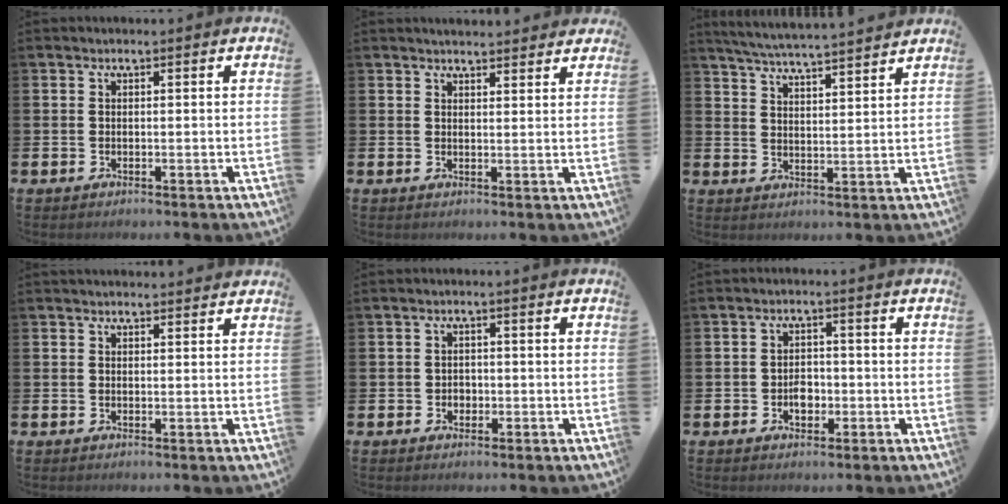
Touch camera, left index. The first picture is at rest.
{"total": 2.7, "force": [2.7, 0.4, -0.1], "torque": [0.006, -0.017, 0.048]}
{"total": 5.4, "force": [5.3, -0.3, 0.9], "torque": [-0.037, -0.036, 0.094]}
{"total": 1.4, "force": [1.3, 0.3, 0.2], "torque": [0.006, -0.004, 0.022]}
{"total": 1.5, "force": [-0.3, 1.4, 0.5], "torque": [-0.001, 0.002, -0.011]}
{"total": 2.8, "force": [-0.7, 2.0, 1.8], "torque": [-0.024, 0.000, -0.017]}